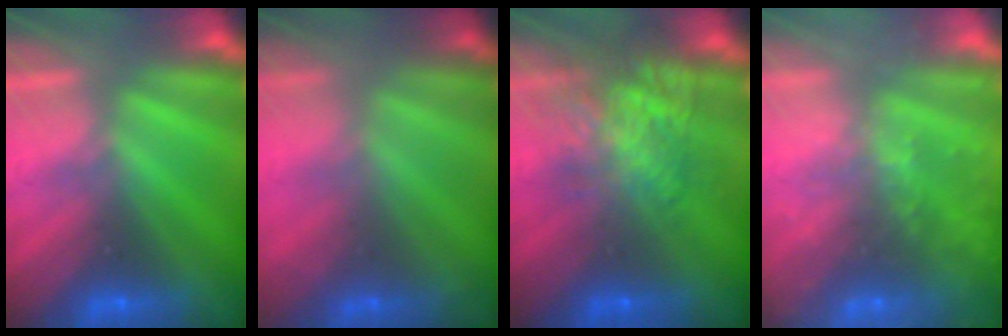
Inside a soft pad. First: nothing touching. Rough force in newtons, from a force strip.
{"total": 1.5}
{"total": 10.6}
{"total": 7.0}